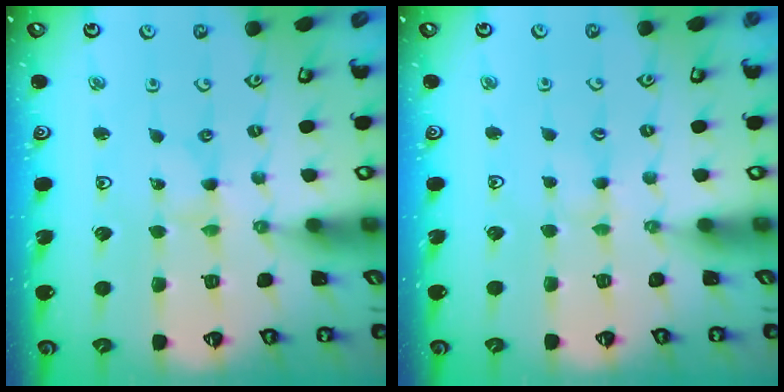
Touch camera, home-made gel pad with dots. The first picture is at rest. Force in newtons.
{"total": 1.5, "press": 1.5, "slide": 0.3}